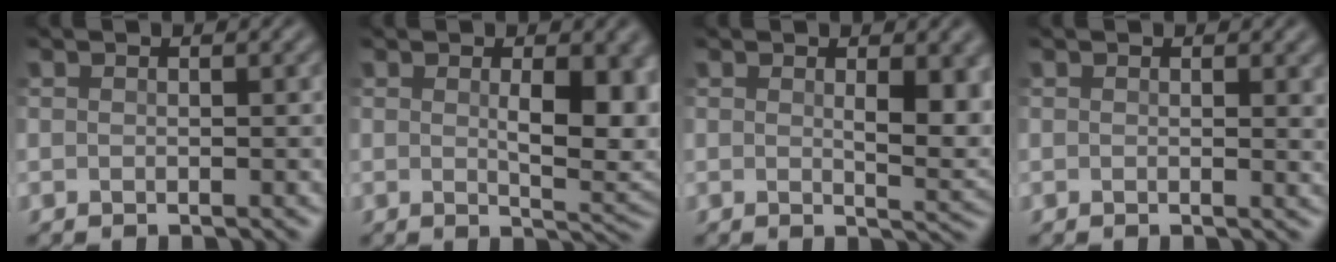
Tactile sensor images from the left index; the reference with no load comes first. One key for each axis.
{"total": 6.8, "fx": 0.7, "fy": 2.4, "fz": 6.3, "tx": -0.084, "ty": -0.010, "tz": 0.022}
{"total": 4.7, "fx": 1.1, "fy": 1.5, "fz": 4.3, "tx": -0.054, "ty": -0.008, "tz": 0.026}
{"total": 1.5, "fx": 0.7, "fy": 0.5, "fz": 1.2, "tx": -0.006, "ty": 0.001, "tz": 0.011}